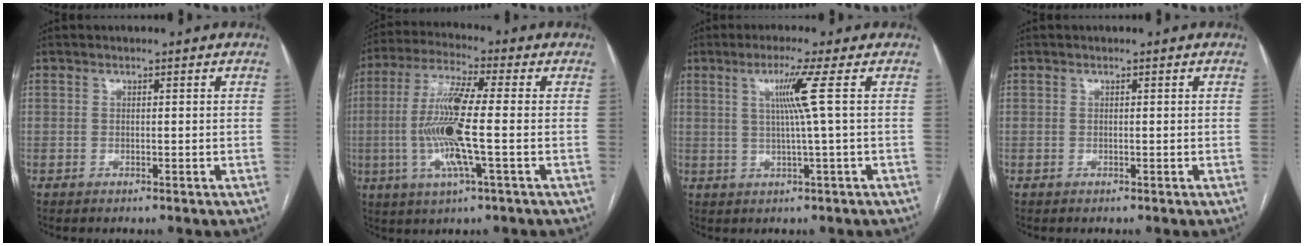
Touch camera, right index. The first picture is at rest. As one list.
[{"total": 12.2, "force": [-1.5, 0.6, 12.1], "torque": [-0.250, -0.003, -0.036]}, {"total": 5.2, "force": [1.2, -1.9, 4.7], "torque": [-0.094, -0.001, 0.026]}, {"total": 0.0}]